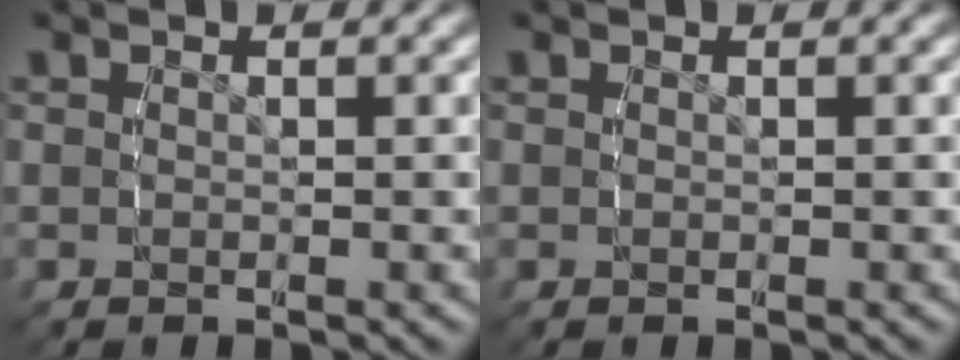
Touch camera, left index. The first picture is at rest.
{"total": 0.0}